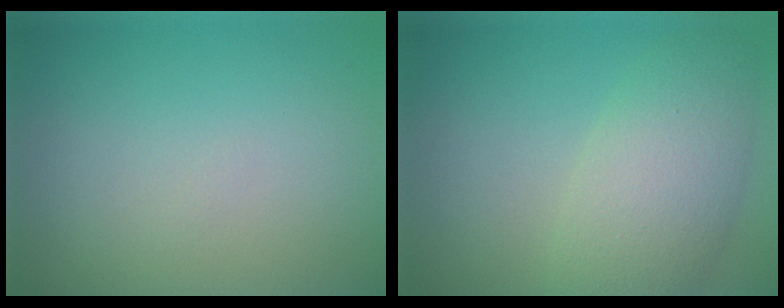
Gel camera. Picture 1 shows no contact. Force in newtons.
{"total": 5.7, "press": 5.7, "slide": 0.3}